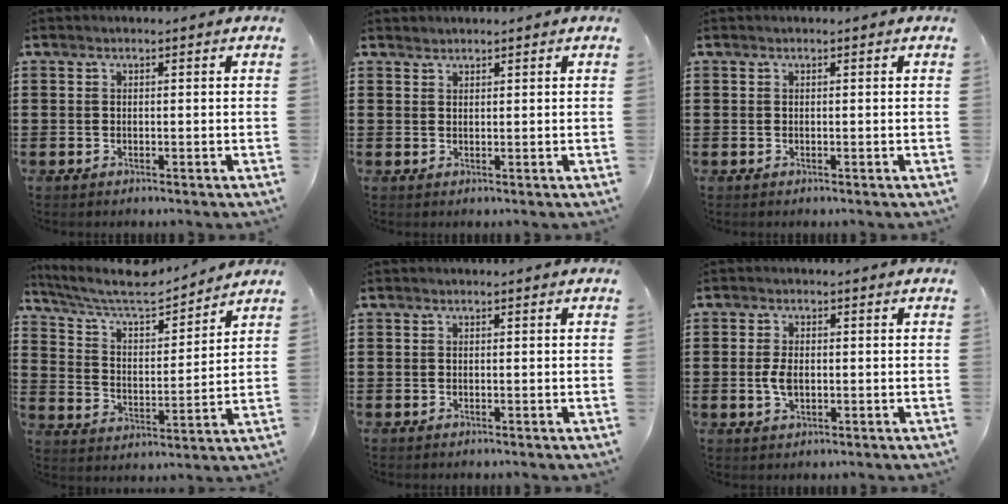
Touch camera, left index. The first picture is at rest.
{"total": 0.8, "force": [0.8, 0.1, 0.0], "torque": [-0.001, -0.001, 0.016]}
{"total": 0.0}
{"total": 8.3, "force": [7.3, 1.6, 3.7], "torque": [-0.100, -0.040, 0.125]}
{"total": 0.0}
{"total": 3.3, "force": [-0.2, 1.7, 2.8], "torque": [-0.068, -0.001, -0.009]}